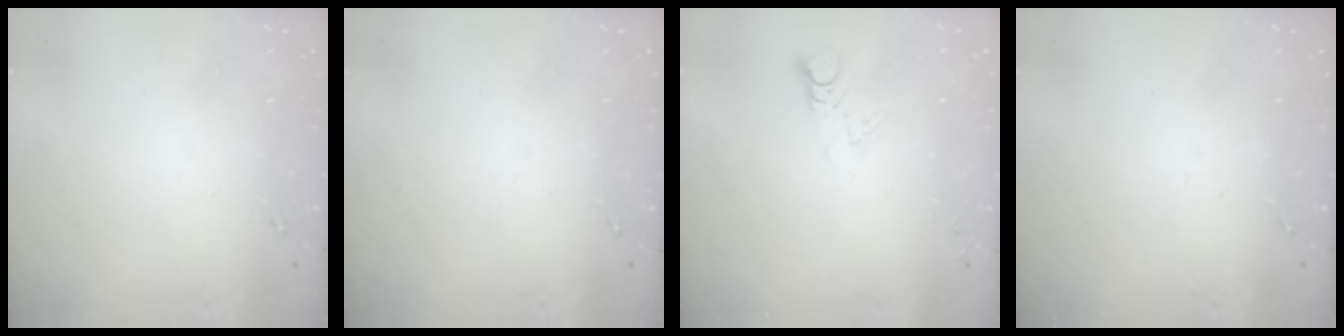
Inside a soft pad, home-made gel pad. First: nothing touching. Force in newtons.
{"total": 0.0}
{"total": 3.2, "press": 3.2, "slide": 0.0}
{"total": 0.0}